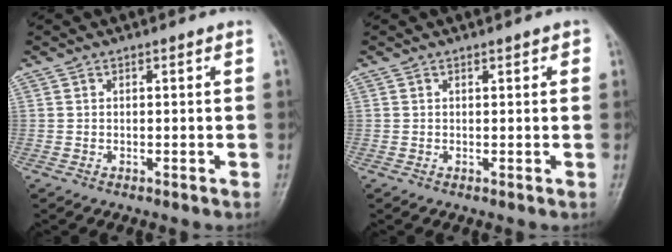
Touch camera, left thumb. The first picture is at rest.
{"total": 1.5, "force": [0.7, 0.7, 1.1], "torque": [-0.010, 0.000, 0.008]}